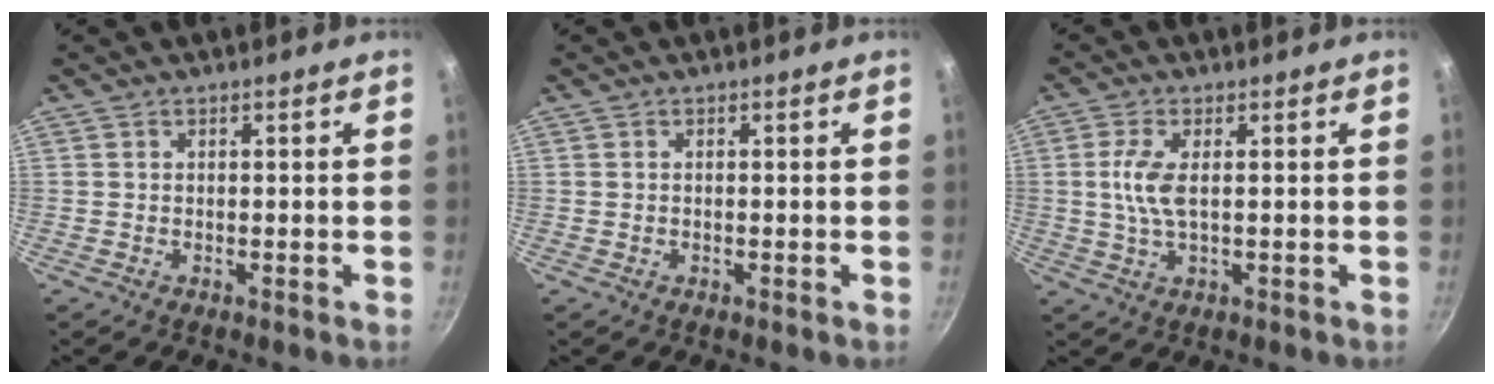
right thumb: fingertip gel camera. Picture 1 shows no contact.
{"total": 0.0}
{"total": 5.4, "force": [0.5, 2.0, 5.0], "torque": [-0.116, 0.002, 0.009]}